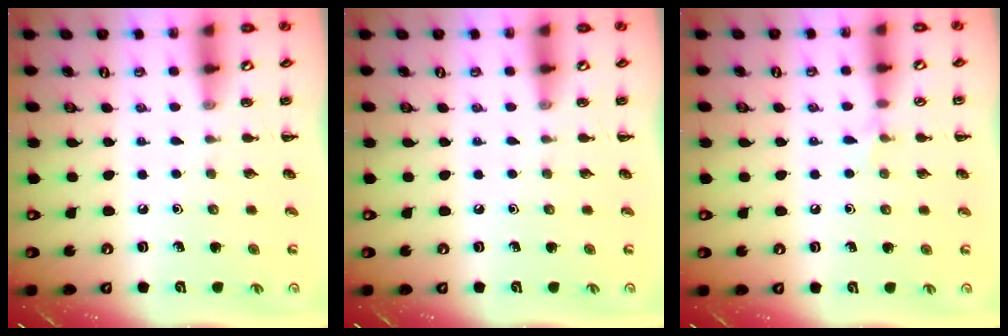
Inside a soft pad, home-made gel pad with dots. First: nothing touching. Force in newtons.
{"total": 0.0}
{"total": 4.1, "press": 3.7, "slide": 1.6}